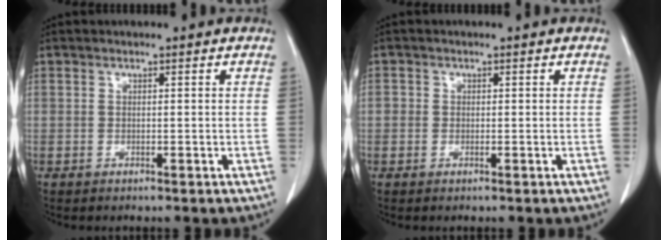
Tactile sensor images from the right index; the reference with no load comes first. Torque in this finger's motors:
{"motor_torque": [0.01, 0.19, 0.08, 0.03]}